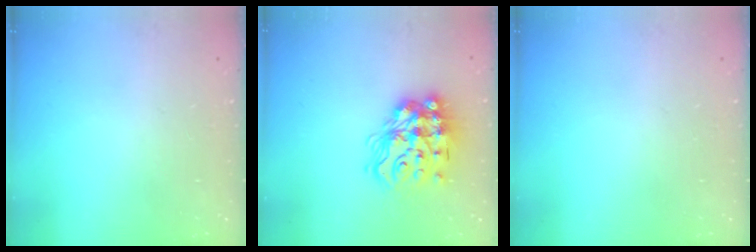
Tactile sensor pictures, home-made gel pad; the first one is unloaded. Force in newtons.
{"total": 18.4, "press": 18.4, "slide": 1.5}
{"total": 0.0}